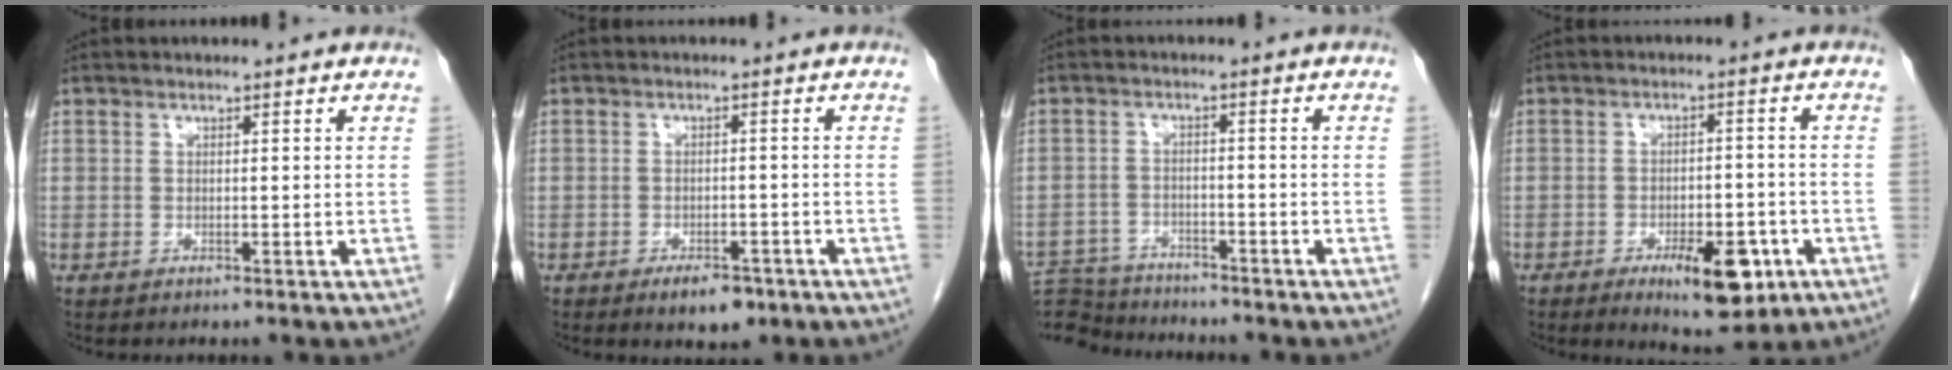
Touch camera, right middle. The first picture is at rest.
{"total": 4.1, "force": [-2.6, 1.8, 2.5], "torque": [-0.036, 0.000, -0.032]}
{"total": 9.4, "force": [-9.1, 2.0, 1.0], "torque": [-0.024, 0.004, -0.150]}
{"total": 9.1, "force": [-4.4, 3.3, 7.3], "torque": [-0.102, -0.006, -0.056]}